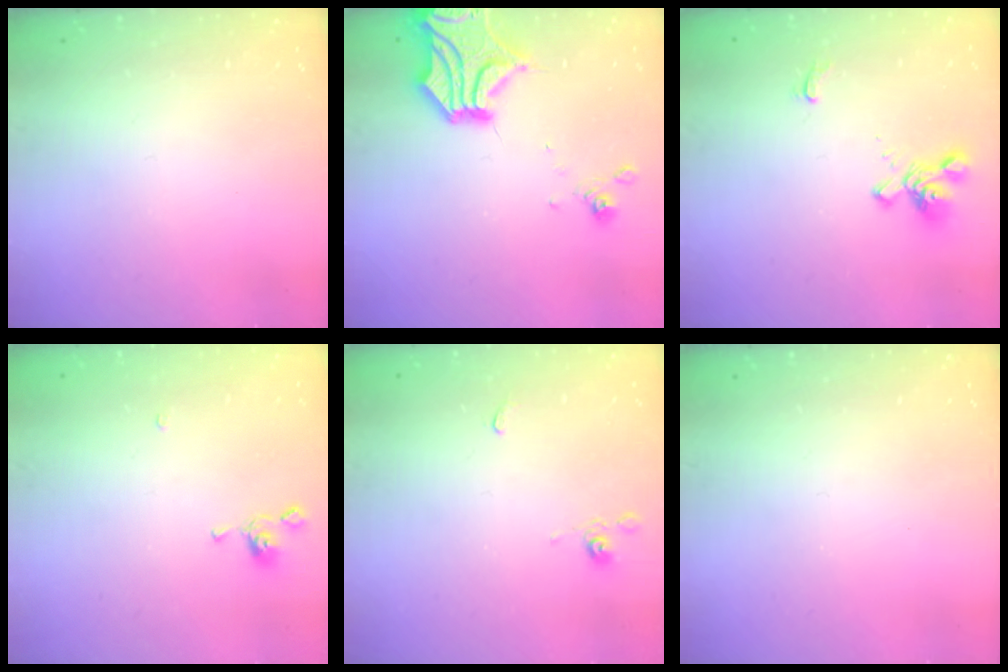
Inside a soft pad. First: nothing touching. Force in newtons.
{"total": 6.2, "press": 5.7, "slide": 2.4}
{"total": 1.7, "press": 1.1, "slide": 1.3}
{"total": 2.2, "press": 2.2, "slide": 0.3}
{"total": 2.6, "press": 2.6, "slide": 0.5}
{"total": 0.0}